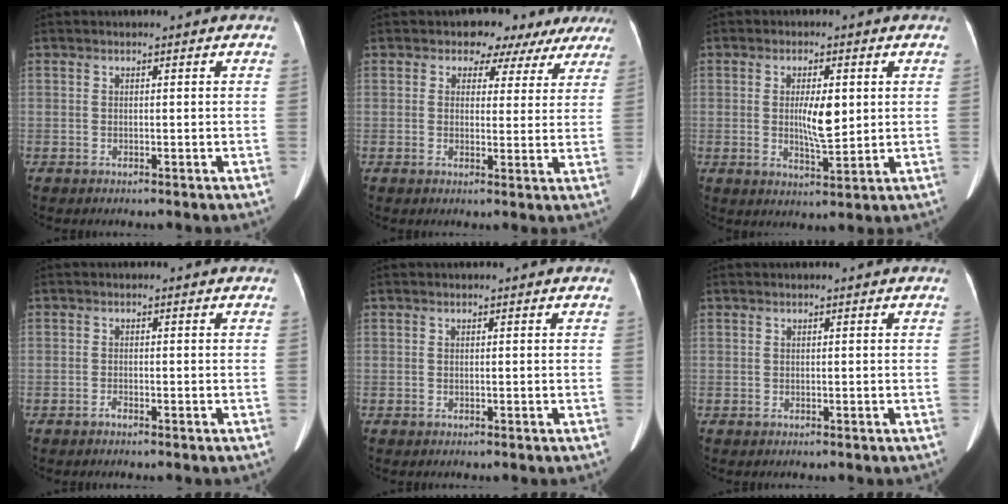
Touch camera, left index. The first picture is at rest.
{"total": 7.5, "force": [5.7, 4.7, 1.4], "torque": [0.007, 0.007, 0.048]}
{"total": 5.7, "force": [0.6, 1.6, 5.4], "torque": [-0.094, -0.004, 0.015]}
{"total": 0.6, "force": [-0.5, 0.0, 0.2], "torque": [-0.006, 0.000, -0.007]}
{"total": 0.0}
{"total": 0.0}